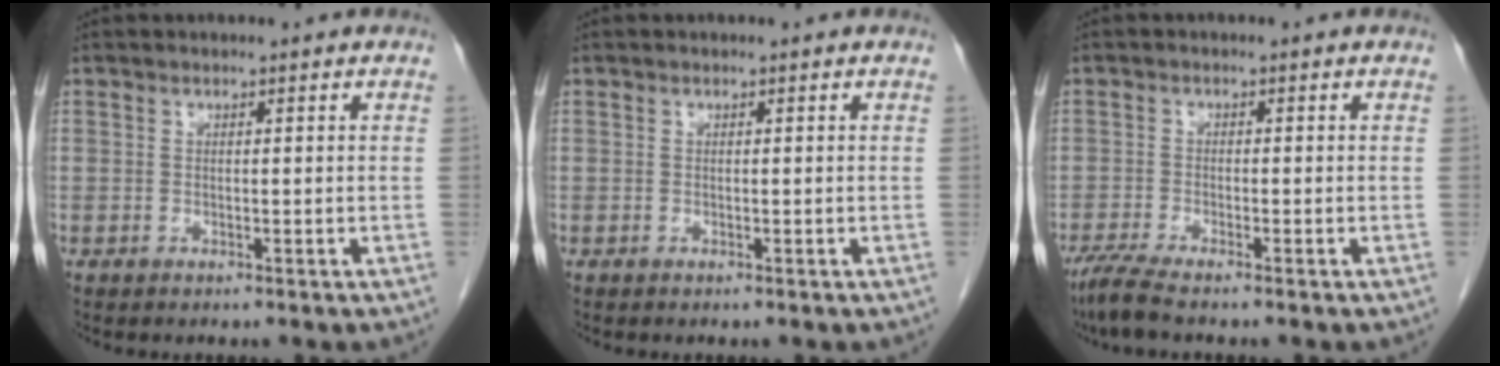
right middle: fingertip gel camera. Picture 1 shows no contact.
{"total": 0.0}
{"total": 3.6, "force": [-3.0, -0.2, 2.0], "torque": [-0.042, -0.011, -0.063]}